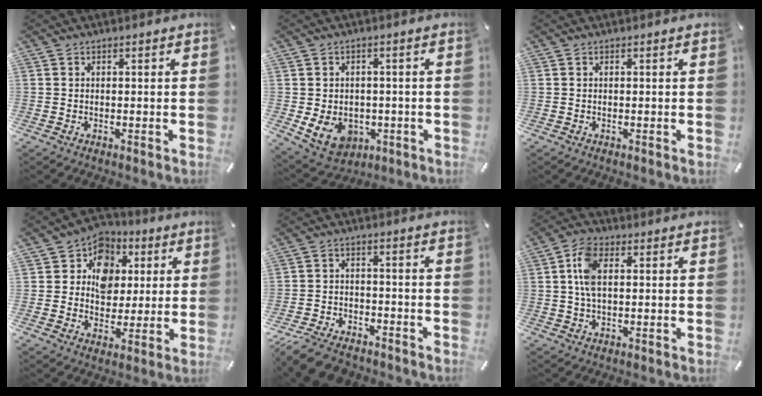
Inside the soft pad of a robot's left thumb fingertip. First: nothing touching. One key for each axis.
{"total": 8.3, "fx": -2.3, "fy": 6.8, "fz": 4.2, "tx": -0.080, "ty": 0.004, "tz": -0.041}
{"total": 0.0}
{"total": 10.3, "fx": 2.1, "fy": 9.4, "fz": 3.7, "tx": -0.062, "ty": -0.009, "tz": 0.041}
{"total": 7.7, "fx": -6.5, "fy": 3.2, "fz": 2.7, "tx": -0.056, "ty": 0.032, "tz": -0.125}
{"total": 7.0, "fx": 1.4, "fy": 4.0, "fz": 5.6, "tx": -0.128, "ty": 0.008, "tz": 0.022}